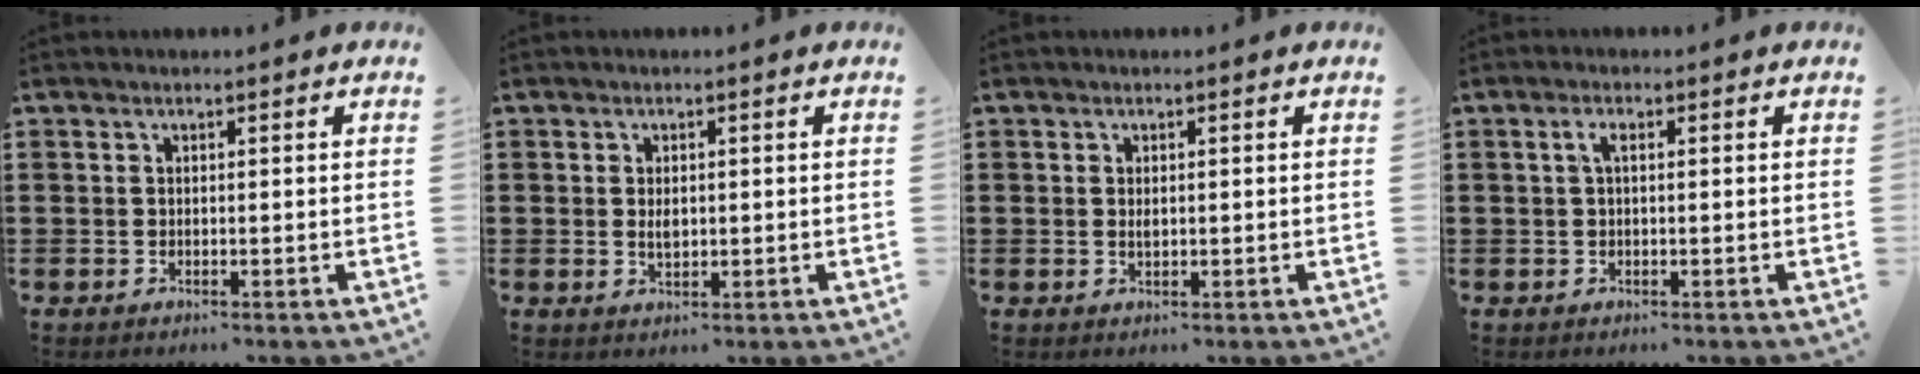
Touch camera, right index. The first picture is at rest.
{"total": 1.9, "force": [0.2, 1.1, 1.5], "torque": [-0.022, 0.002, 0.000]}
{"total": 1.2, "force": [0.2, 0.8, 0.9], "torque": [-0.019, 0.005, 0.003]}
{"total": 1.5, "force": [0.2, 0.5, 1.4], "torque": [-0.029, 0.005, 0.002]}